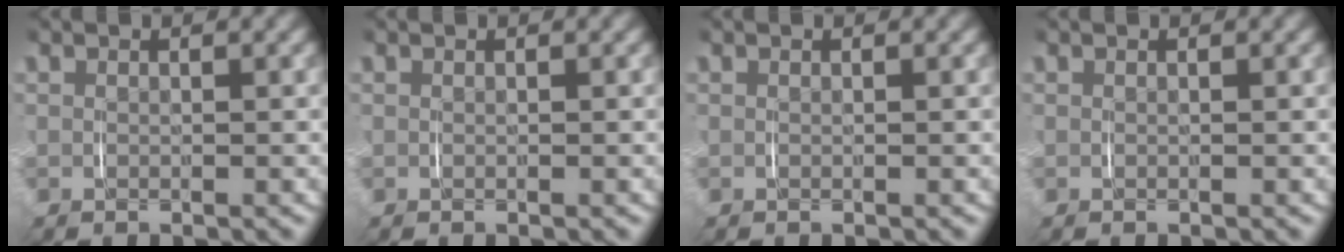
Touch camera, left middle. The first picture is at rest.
{"total": 0.0}
{"total": 0.0}
{"total": 0.0}